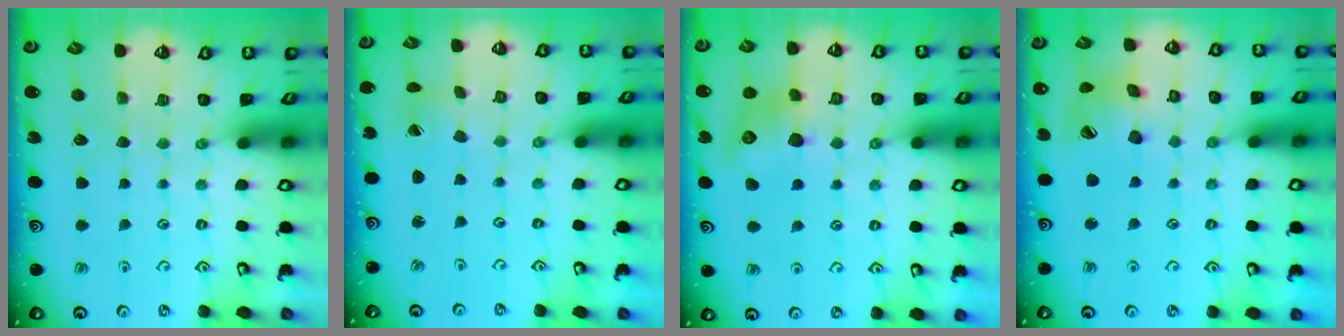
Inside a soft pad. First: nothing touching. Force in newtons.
{"total": 1.3, "press": 1.3, "slide": 0.0}
{"total": 12.6, "press": 12.5, "slide": 1.2}
{"total": 15.1, "press": 14.9, "slide": 2.4}